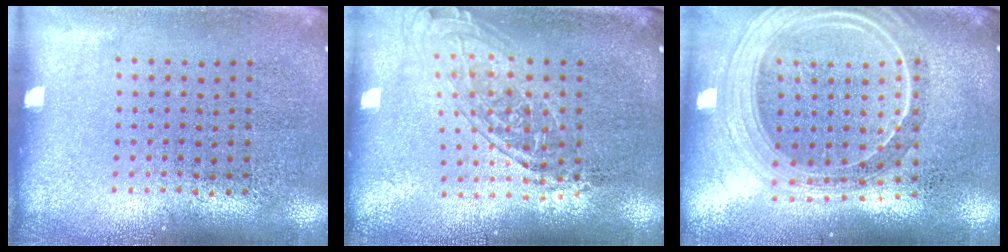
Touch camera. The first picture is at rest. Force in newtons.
{"total": 1.6, "press": 1.3, "slide": 0.9}
{"total": 2.3, "press": 2.0, "slide": 1.1}